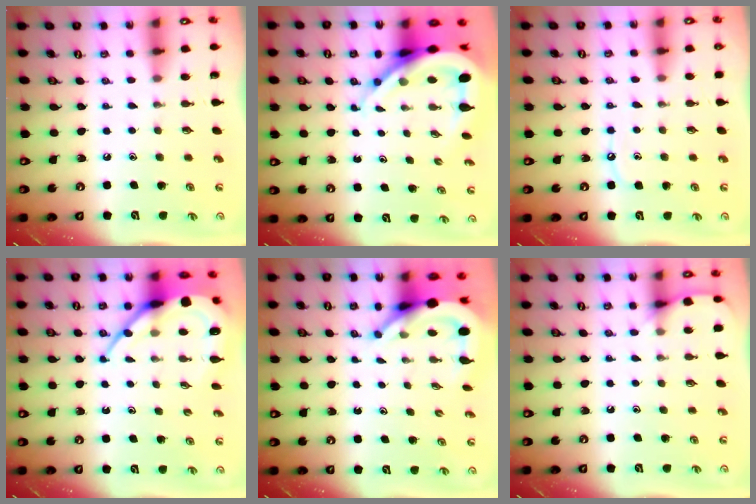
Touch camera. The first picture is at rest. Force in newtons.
{"total": 12.9, "press": 12.9, "slide": 1.3}
{"total": 6.8, "press": 6.7, "slide": 0.9}
{"total": 11.4, "press": 11.4, "slide": 1.1}
{"total": 8.2, "press": 8.1, "slide": 1.0}
{"total": 5.7, "press": 5.7, "slide": 0.7}